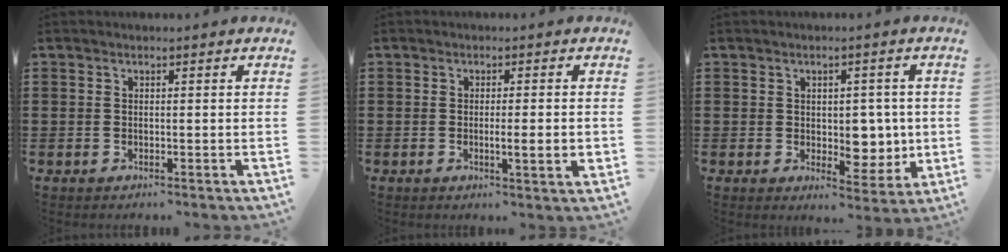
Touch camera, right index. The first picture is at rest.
{"total": 3.6, "force": [-0.6, 0.1, 3.5], "torque": [-0.059, -0.008, -0.011]}
{"total": 5.4, "force": [0.4, 4.0, 3.6], "torque": [-0.046, -0.004, 0.003]}